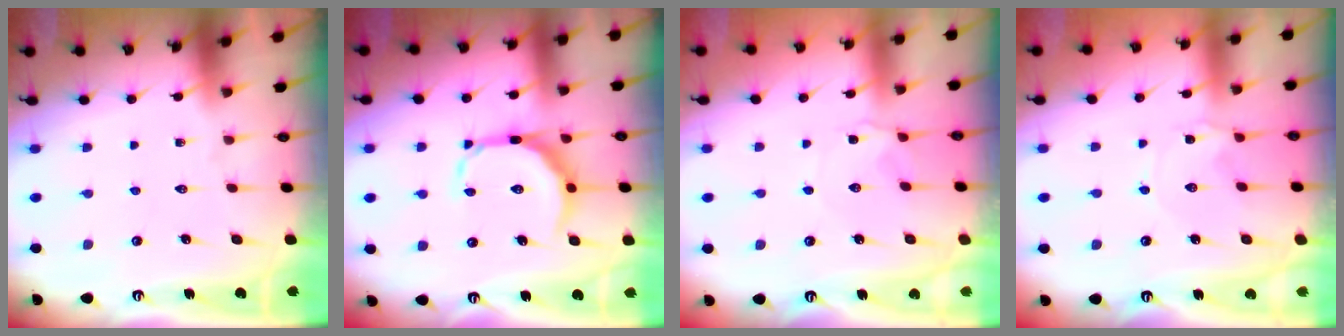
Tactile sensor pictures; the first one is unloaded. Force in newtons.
{"total": 11.0, "press": 11.0, "slide": 0.6}
{"total": 2.0, "press": 1.9, "slide": 0.3}
{"total": 2.1, "press": 2.1, "slide": 0.1}